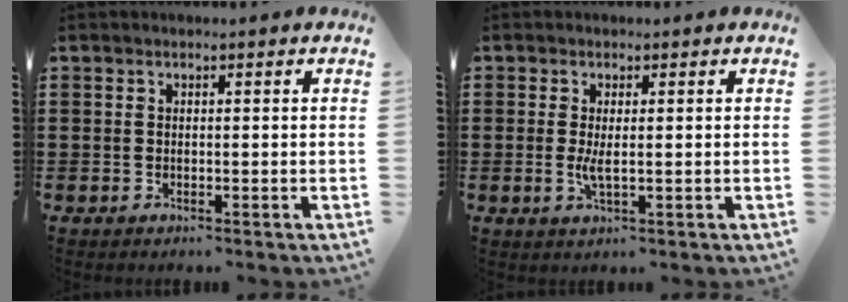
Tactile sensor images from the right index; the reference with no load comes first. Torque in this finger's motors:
{"motor_torque": [-0.50, 1.63, 0.03, 0.01]}